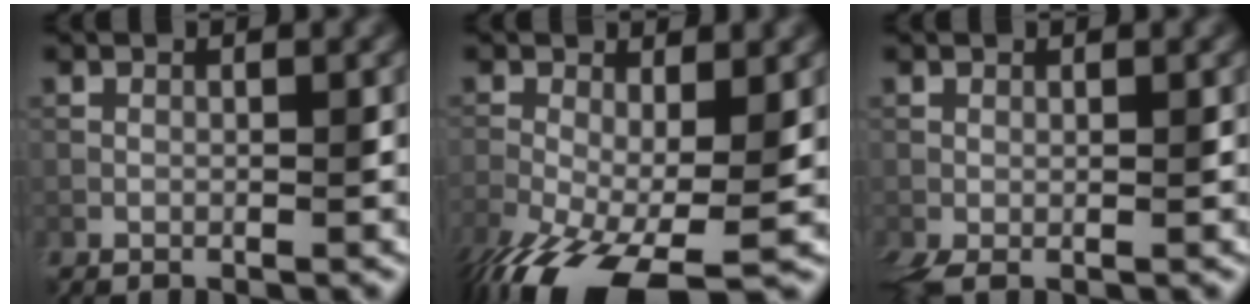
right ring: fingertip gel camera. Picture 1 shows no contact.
{"total": 11.8, "force": [-5.5, 4.5, 9.3], "torque": [-0.191, -0.048, -0.083]}
{"total": 1.9, "force": [-0.2, 0.7, 1.7], "torque": [-0.037, -0.001, -0.005]}